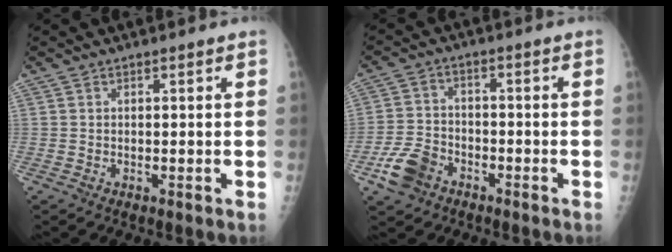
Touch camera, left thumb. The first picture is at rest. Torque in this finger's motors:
{"motor_torque": [-0.13, 0.14, 0.04, -0.03, 0.02]}